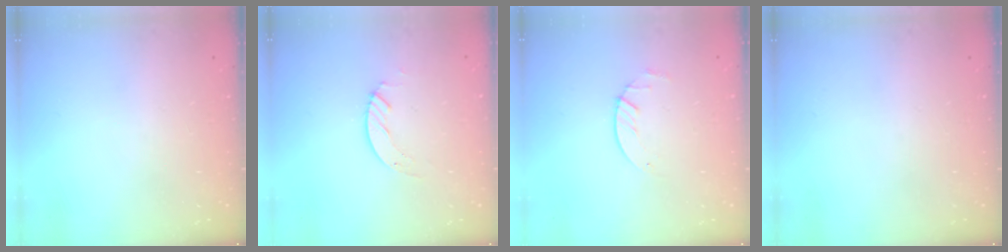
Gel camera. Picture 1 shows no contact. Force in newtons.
{"total": 2.7, "press": 2.7, "slide": 0.2}
{"total": 1.8, "press": 1.8, "slide": 0.2}
{"total": 0.0}